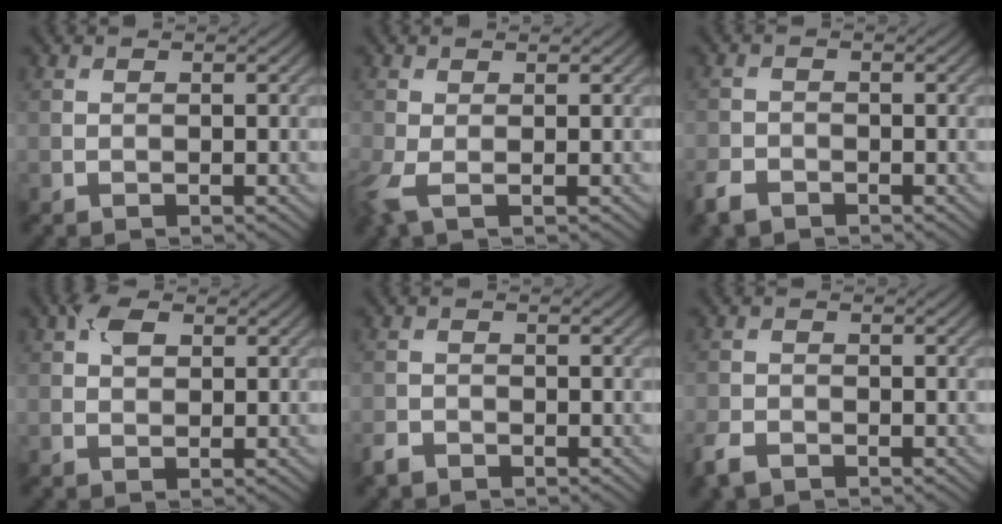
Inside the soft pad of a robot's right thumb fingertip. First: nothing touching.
{"total": 2.8, "force": [-0.8, 1.0, 2.4], "torque": [-0.077, -0.010, -0.020]}
{"total": 2.7, "force": [-2.2, 1.3, 1.0], "torque": [-0.028, -0.007, -0.053]}
{"total": 2.8, "force": [1.2, 1.7, 1.9], "torque": [-0.038, 0.007, 0.018]}
{"total": 1.7, "force": [-1.4, 0.8, 0.4], "torque": [-0.010, -0.002, -0.034]}
{"total": 3.1, "force": [-2.3, 1.5, 1.4], "torque": [-0.037, -0.010, -0.055]}